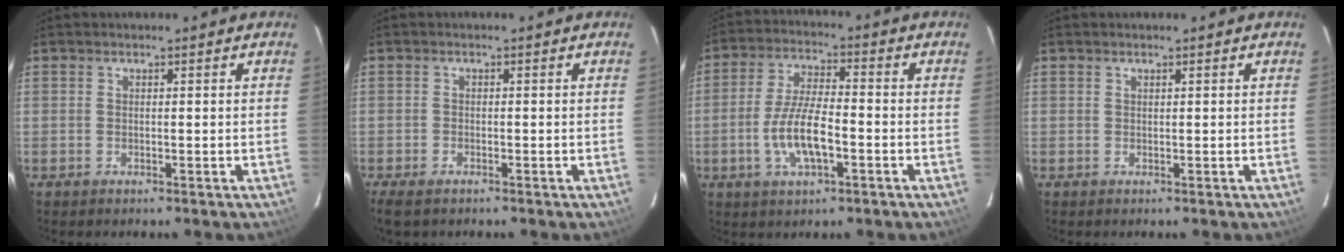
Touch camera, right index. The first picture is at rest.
{"total": 4.2, "force": [-3.1, 1.8, 2.3], "torque": [-0.058, -0.015, -0.059]}
{"total": 9.4, "force": [-3.0, 3.1, 8.3], "torque": [-0.170, 0.000, -0.056]}
{"total": 0.0}